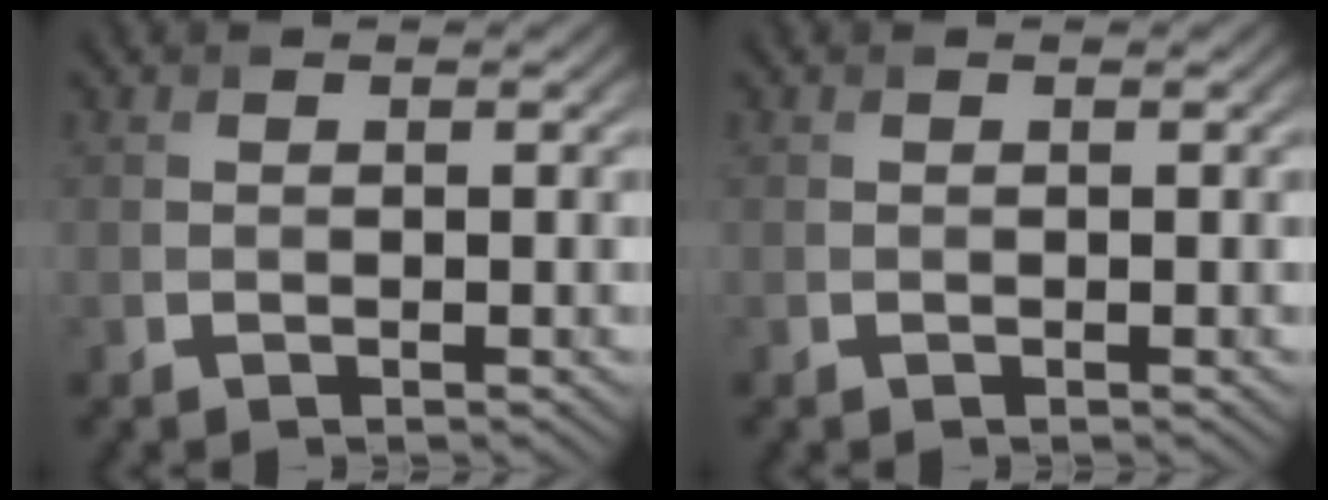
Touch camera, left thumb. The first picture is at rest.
{"total": 0.0}